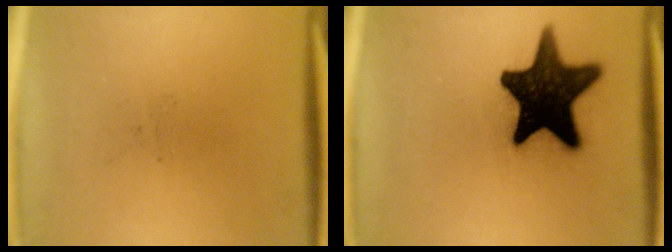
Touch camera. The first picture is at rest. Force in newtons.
{"total": 18.4}